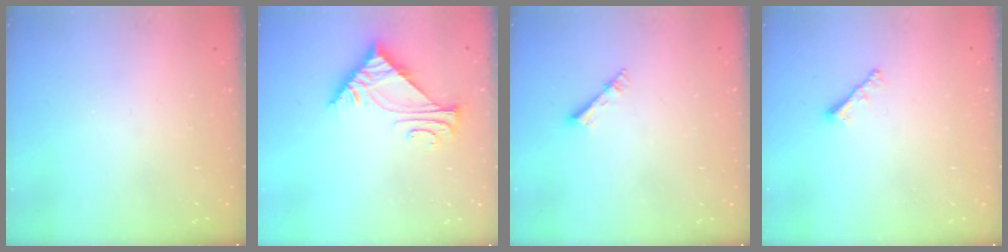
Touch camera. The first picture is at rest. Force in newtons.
{"total": 7.4, "press": 7.4, "slide": 0.3}
{"total": 3.0, "press": 3.0, "slide": 0.3}
{"total": 2.0, "press": 2.0, "slide": 0.5}